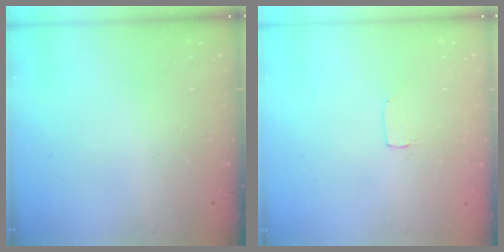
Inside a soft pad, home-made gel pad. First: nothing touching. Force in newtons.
{"total": 1.7, "press": 1.7, "slide": 0.1}